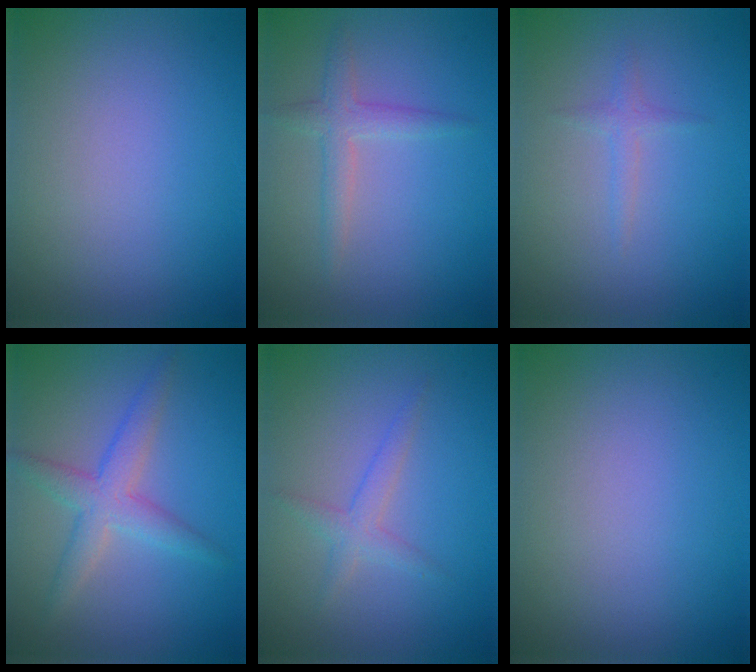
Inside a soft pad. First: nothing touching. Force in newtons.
{"total": 2.1, "press": 2.1, "slide": 0.0}
{"total": 1.0, "press": 1.0, "slide": 0.1}
{"total": 3.5, "press": 3.5, "slide": 0.1}
{"total": 1.8, "press": 1.8, "slide": 0.0}
{"total": 0.0}